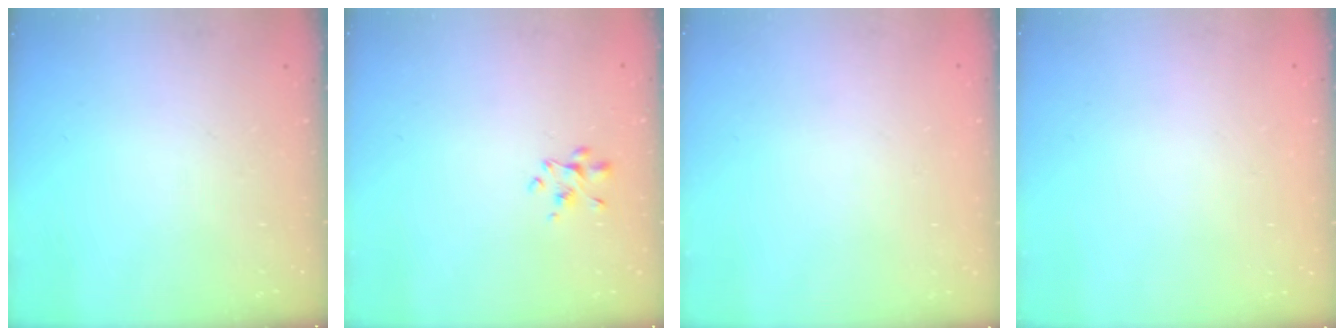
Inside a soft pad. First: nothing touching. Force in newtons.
{"total": 2.8, "press": 2.7, "slide": 0.7}
{"total": 1.9, "press": 1.9, "slide": 0.2}
{"total": 1.9, "press": 1.9, "slide": 0.2}